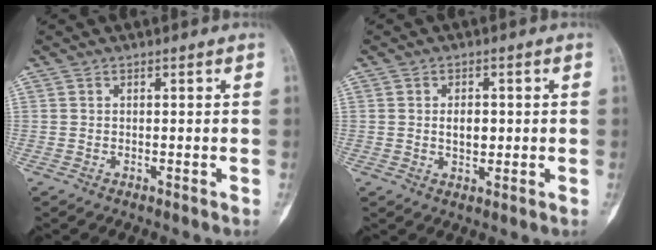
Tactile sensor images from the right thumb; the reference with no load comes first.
{"total": 3.6, "force": [0.2, 2.3, 2.8], "torque": [-0.031, 0.000, 0.006]}